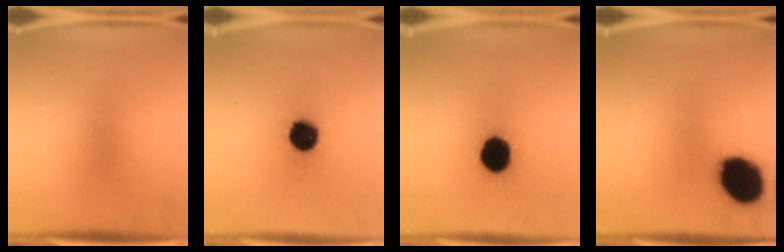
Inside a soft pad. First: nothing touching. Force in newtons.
{"total": 15.2}
{"total": 15.4}
{"total": 18.3}